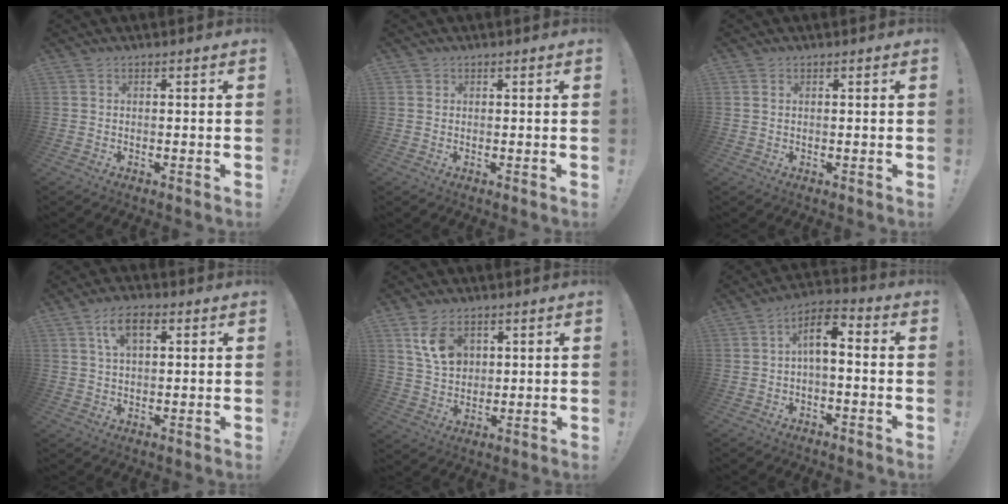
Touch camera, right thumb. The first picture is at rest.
{"total": 0.6, "force": [0.3, 0.5, -0.1], "torque": [0.009, -0.003, 0.004]}
{"total": 0.6, "force": [0.3, 0.5, 0.2], "torque": [-0.007, 0.003, 0.006]}
{"total": 7.4, "force": [2.9, 3.6, 5.7], "torque": [-0.094, 0.002, 0.050]}
{"total": 9.1, "force": [4.2, 6.2, 5.3], "torque": [-0.076, -0.013, 0.080]}
{"total": 7.9, "force": [0.1, 3.6, 7.0], "torque": [-0.115, 0.011, 0.004]}